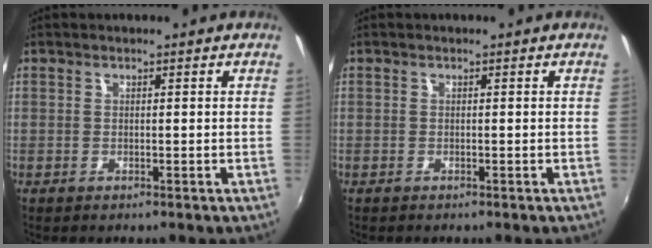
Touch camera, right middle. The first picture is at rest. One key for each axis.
{"total": 0.0}